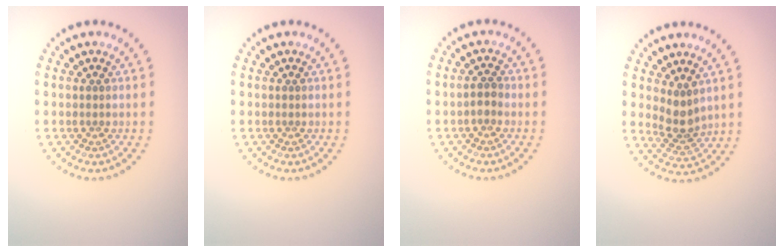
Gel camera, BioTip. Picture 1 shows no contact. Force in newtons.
{"total": 0.0}
{"total": 1.1, "press": 1.0, "slide": 0.3}
{"total": 2.6, "press": 2.1, "slide": 1.6}